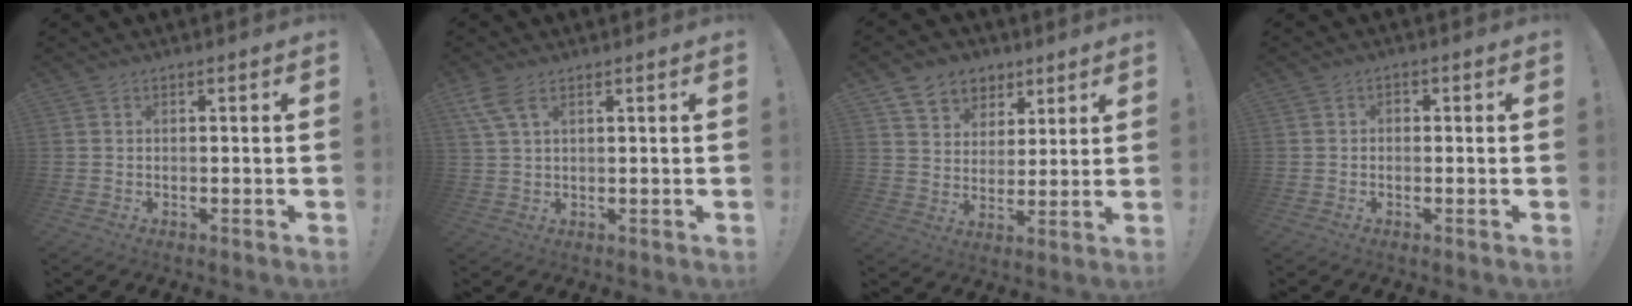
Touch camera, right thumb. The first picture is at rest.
{"total": 5.5, "force": [3.0, 2.1, 4.1], "torque": [-0.087, -0.002, 0.060]}
{"total": 8.6, "force": [5.2, 6.8, 1.2], "torque": [-0.011, -0.040, 0.102]}
{"total": 1.4, "force": [-0.8, 0.9, 0.7], "torque": [-0.011, 0.004, -0.014]}